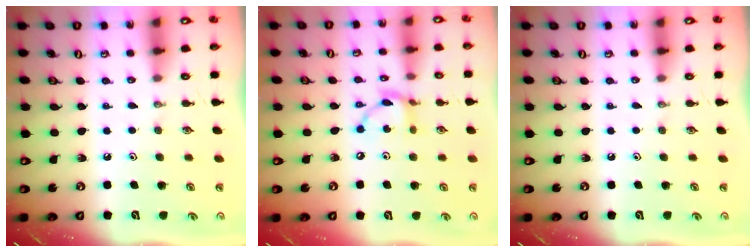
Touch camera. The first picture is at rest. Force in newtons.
{"total": 10.2, "press": 10.2, "slide": 0.9}
{"total": 0.0}